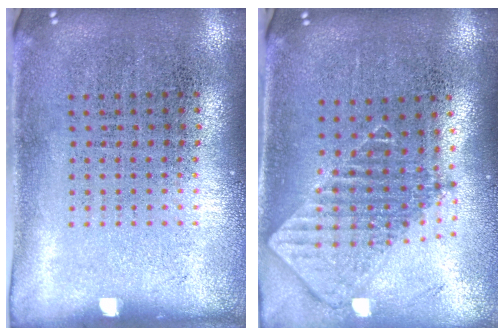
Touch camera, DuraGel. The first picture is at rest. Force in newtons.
{"total": 2.0, "press": 1.6, "slide": 1.2}